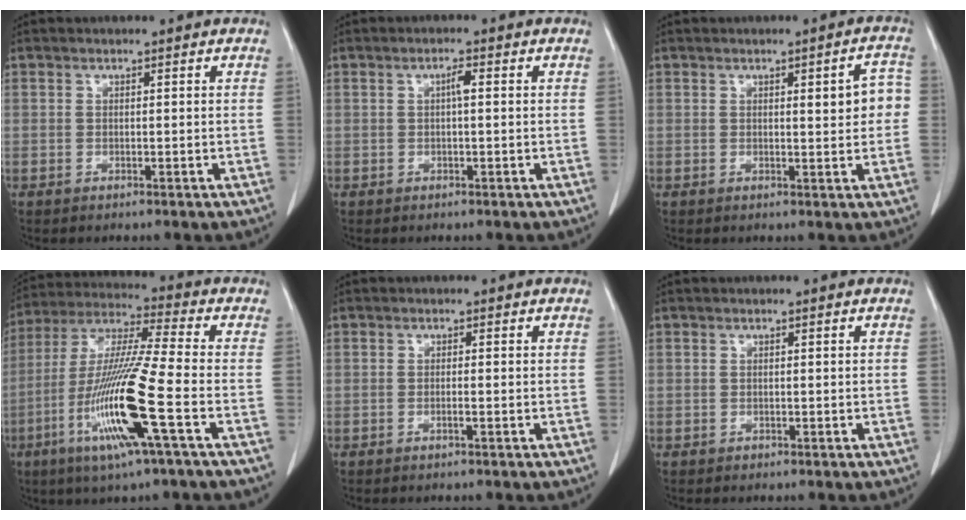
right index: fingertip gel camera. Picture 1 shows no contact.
{"total": 1.6, "force": [0.2, 0.2, 1.5], "torque": [-0.027, 0.004, 0.002]}
{"total": 4.8, "force": [0.6, 1.2, 4.6], "torque": [-0.053, 0.012, 0.005]}
{"total": 16.4, "force": [-5.7, -0.6, 15.4], "torque": [-0.317, -0.020, -0.115]}
{"total": 0.9, "force": [-0.4, -0.1, 0.8], "torque": [-0.014, 0.001, -0.007]}
{"total": 0.5, "force": [-0.2, 0.5, 0.0], "torque": [0.003, 0.005, -0.006]}